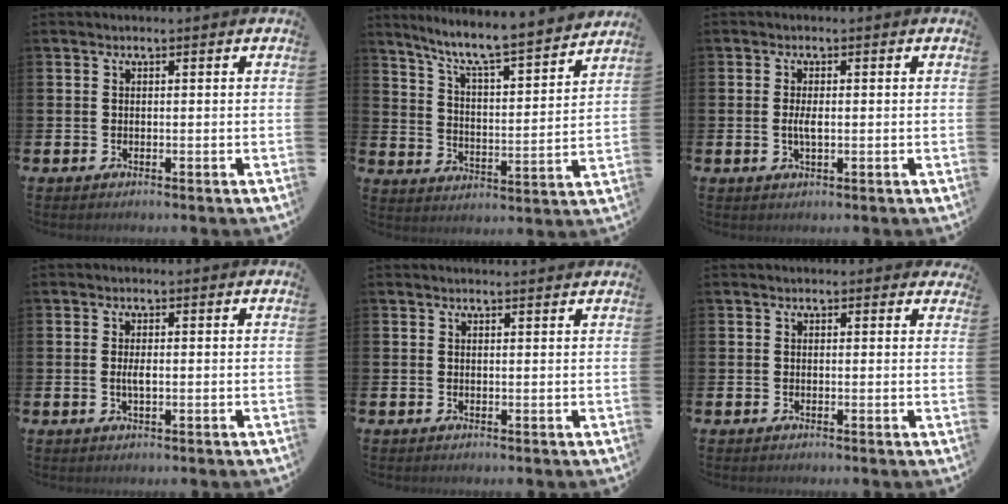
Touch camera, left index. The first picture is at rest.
{"total": 8.3, "force": [7.6, 0.5, 3.3], "torque": [-0.093, -0.058, 0.126]}
{"total": 2.2, "force": [-0.1, 0.8, 2.1], "torque": [-0.038, 0.002, -0.003]}
{"total": 1.8, "force": [-0.1, 0.6, 1.7], "torque": [-0.033, 0.002, -0.003]}
{"total": 1.1, "force": [1.1, -0.1, 0.1], "torque": [0.006, -0.006, 0.018]}
{"total": 0.7, "force": [0.5, 0.4, 0.1], "torque": [-0.003, 0.007, 0.009]}